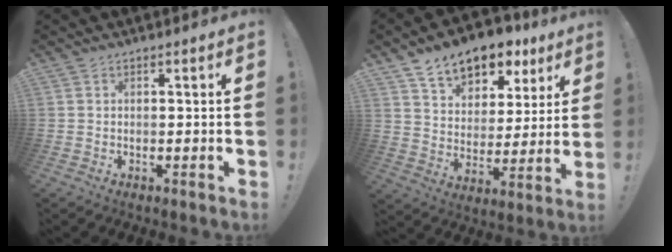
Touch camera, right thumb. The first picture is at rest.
{"total": 13.4, "force": [9.8, 7.4, 5.3], "torque": [-0.074, -0.070, 0.172]}